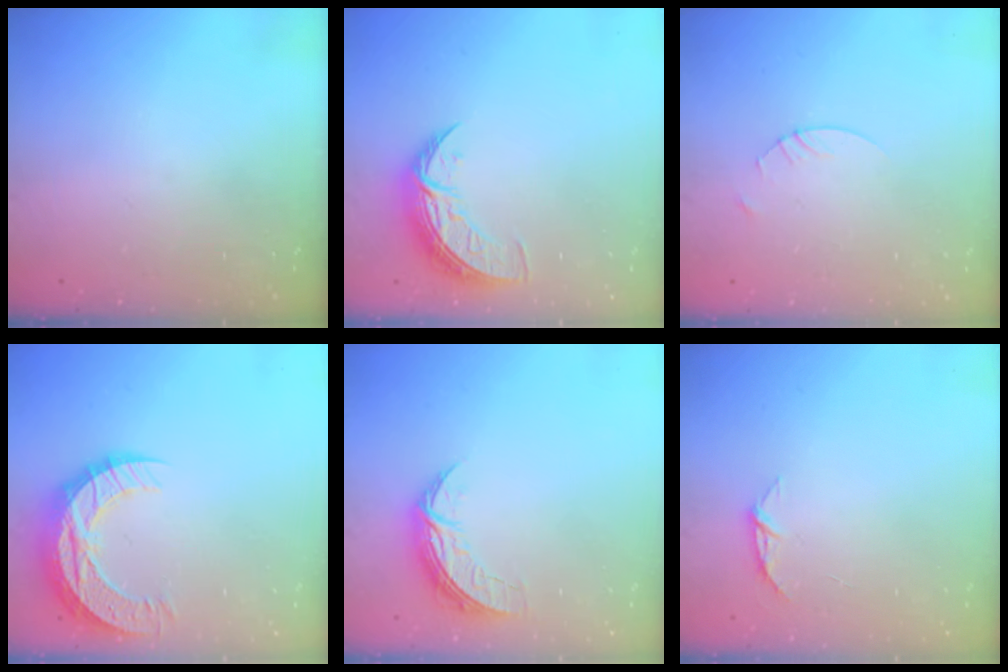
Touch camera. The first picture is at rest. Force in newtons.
{"total": 8.6, "press": 8.5, "slide": 0.8}
{"total": 1.4, "press": 1.4, "slide": 0.2}
{"total": 12.7, "press": 12.7, "slide": 0.9}
{"total": 7.2, "press": 7.2, "slide": 0.2}
{"total": 4.6, "press": 4.5, "slide": 0.5}